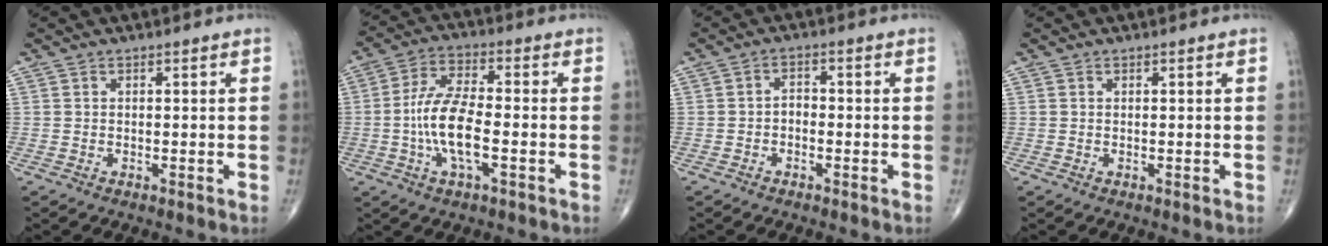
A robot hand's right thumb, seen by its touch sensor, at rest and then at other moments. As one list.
[{"total": 11.1, "force": [-2.2, 4.0, 10.2], "torque": [-0.210, 0.017, -0.047]}, {"total": 2.1, "force": [-0.8, 1.4, 1.3], "torque": [-0.013, 0.015, -0.020]}, {"total": 0.0}]